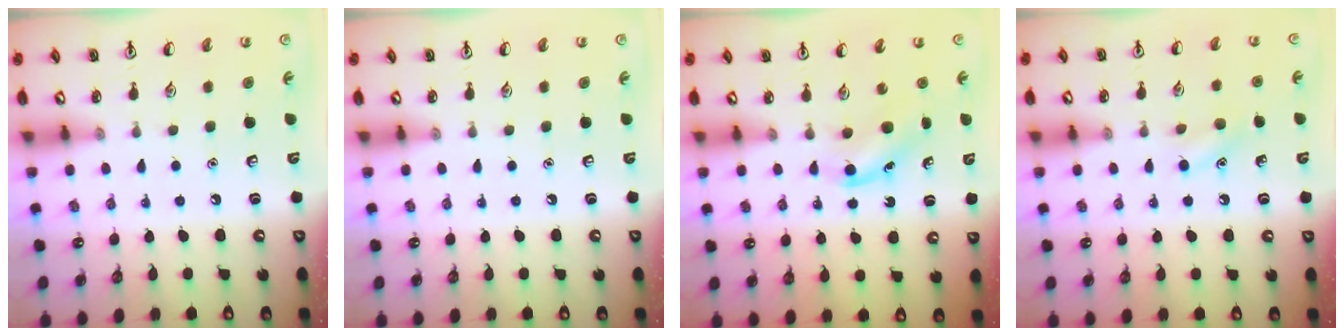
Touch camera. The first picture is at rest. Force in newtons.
{"total": 0.0}
{"total": 4.1, "press": 3.9, "slide": 1.2}
{"total": 7.4, "press": 7.0, "slide": 2.3}